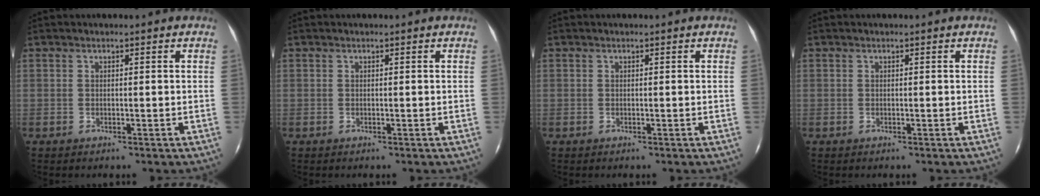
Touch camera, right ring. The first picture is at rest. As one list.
[{"total": 0.0}, {"total": 0.0}, {"total": 0.0}]